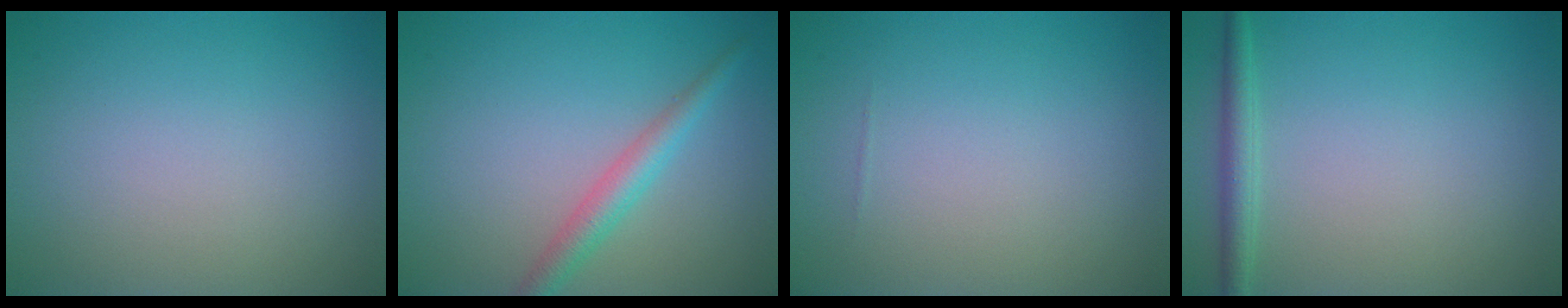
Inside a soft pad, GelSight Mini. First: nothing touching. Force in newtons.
{"total": 2.6, "press": 2.6, "slide": 0.0}
{"total": 0.0}
{"total": 1.8, "press": 1.8, "slide": 0.1}